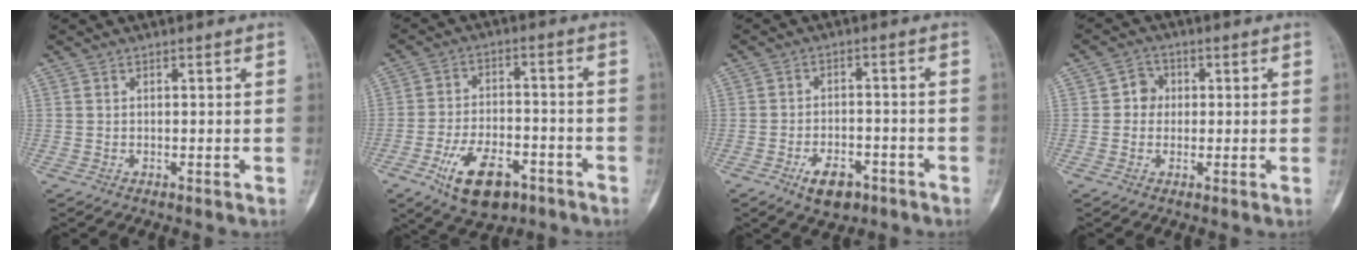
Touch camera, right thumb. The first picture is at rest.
{"total": 12.3, "force": [-6.4, 6.3, 8.4], "torque": [-0.130, 0.029, -0.100]}
{"total": 6.7, "force": [-3.9, 3.6, 4.1], "torque": [-0.055, 0.024, -0.058]}
{"total": 3.4, "force": [0.2, 3.2, 1.4], "torque": [0.003, 0.009, -0.006]}